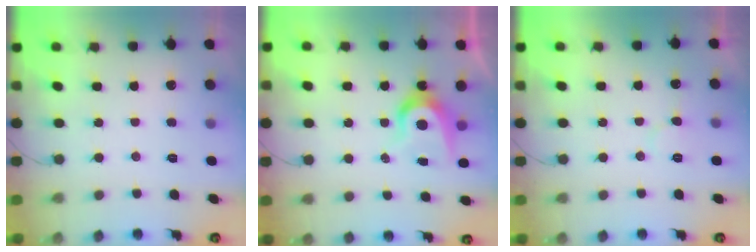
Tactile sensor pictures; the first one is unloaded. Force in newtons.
{"total": 7.8, "press": 7.8, "slide": 0.2}
{"total": 5.9, "press": 5.9, "slide": 0.7}